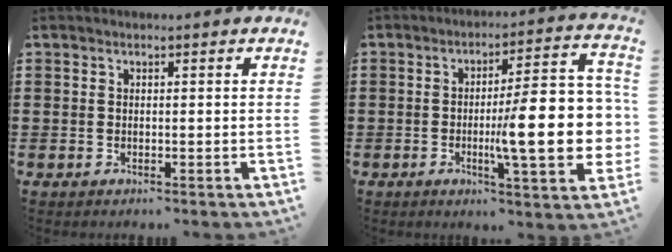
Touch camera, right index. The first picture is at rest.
{"total": 15.6, "force": [-2.1, 3.5, 15.1], "torque": [-0.206, -0.015, -0.038]}